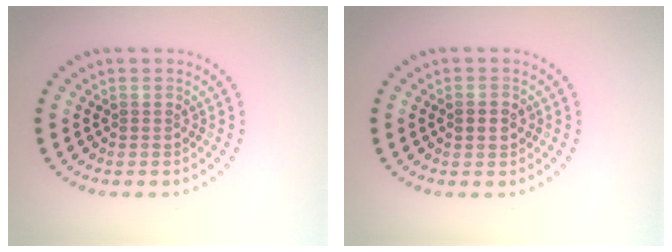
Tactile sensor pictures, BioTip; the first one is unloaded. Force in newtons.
{"total": 1.8, "press": 1.8, "slide": 0.1}